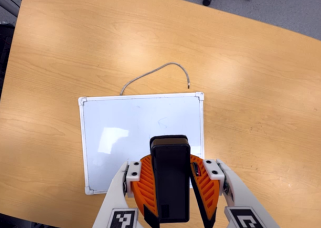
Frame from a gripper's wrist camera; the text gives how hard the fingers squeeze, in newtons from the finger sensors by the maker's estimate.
{"total": 10.5, "left": 9.9, "right": 11.1}